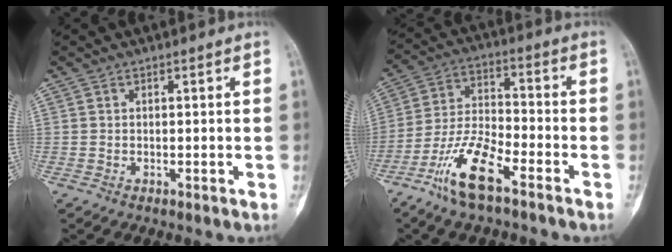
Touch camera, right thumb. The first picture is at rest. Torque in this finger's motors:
{"motor_torque": [0.14, -0.03, 1.12, -0.64, 0.33]}